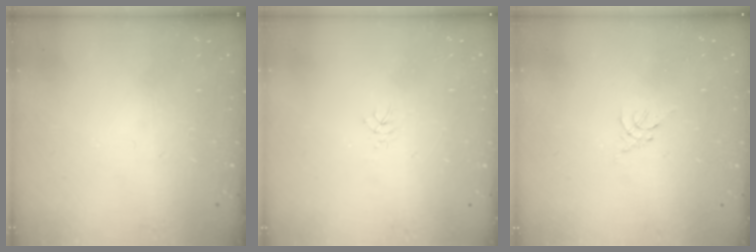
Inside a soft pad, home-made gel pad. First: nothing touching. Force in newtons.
{"total": 3.1, "press": 3.0, "slide": 0.5}
{"total": 0.5, "press": 0.4, "slide": 0.3}